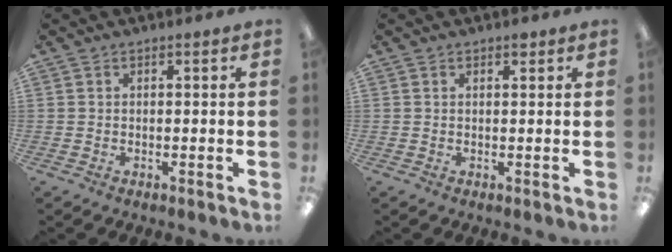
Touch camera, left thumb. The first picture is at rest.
{"total": 1.1, "force": [0.9, 0.3, 0.6], "torque": [-0.004, -0.003, 0.014]}